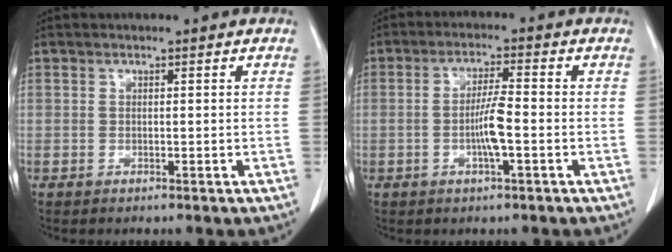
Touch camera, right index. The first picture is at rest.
{"total": 5.2, "force": [-1.2, 0.4, 5.1], "torque": [-0.100, 0.001, -0.019]}